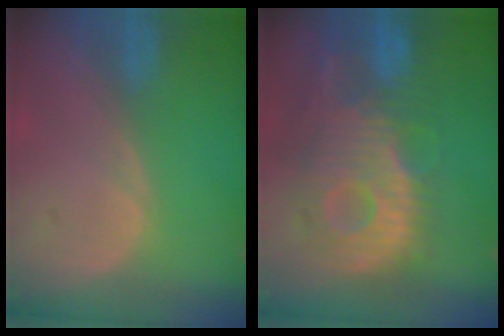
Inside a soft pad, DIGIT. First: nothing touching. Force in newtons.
{"total": 12.5, "press": 10.9, "slide": 6.0}